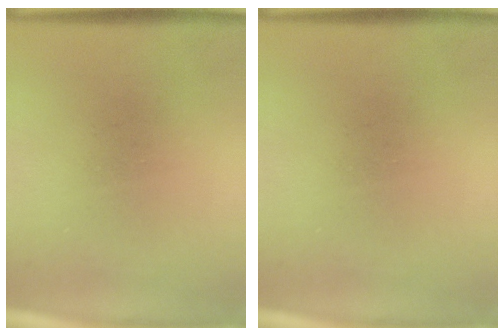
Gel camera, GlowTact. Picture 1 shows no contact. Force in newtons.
{"total": 0.0}